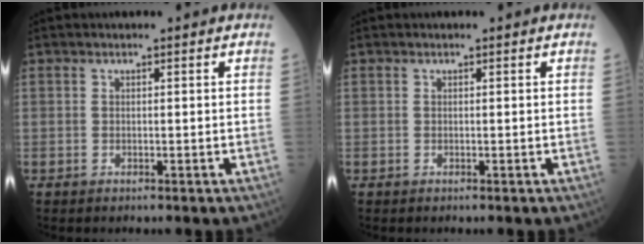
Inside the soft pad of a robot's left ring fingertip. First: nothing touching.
{"total": 0.0}